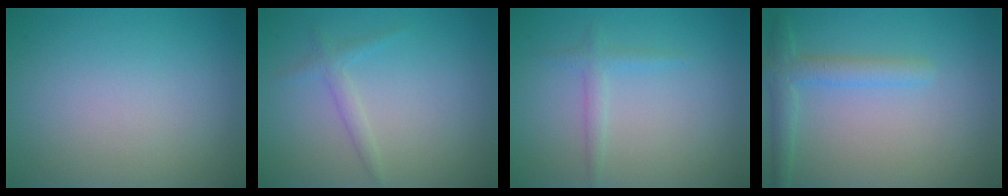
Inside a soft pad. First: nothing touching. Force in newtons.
{"total": 1.3, "press": 1.3, "slide": 0.1}
{"total": 1.3, "press": 1.3, "slide": 0.1}
{"total": 2.6, "press": 2.6, "slide": 0.2}